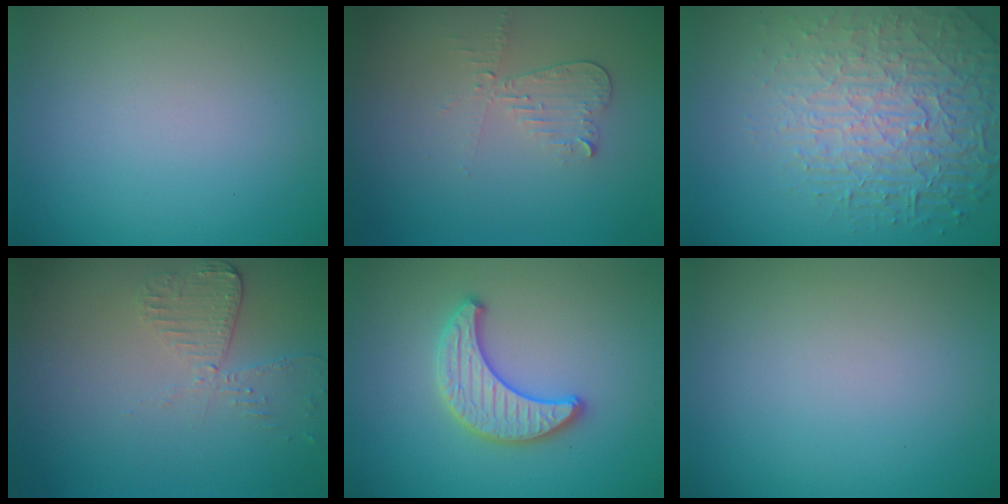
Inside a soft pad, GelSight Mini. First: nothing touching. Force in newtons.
{"total": 2.1, "press": 2.0, "slide": 0.5}
{"total": 7.4, "press": 5.4, "slide": 5.0}
{"total": 2.7, "press": 2.4, "slide": 1.2}
{"total": 3.4, "press": 3.4, "slide": 0.2}
{"total": 0.0}